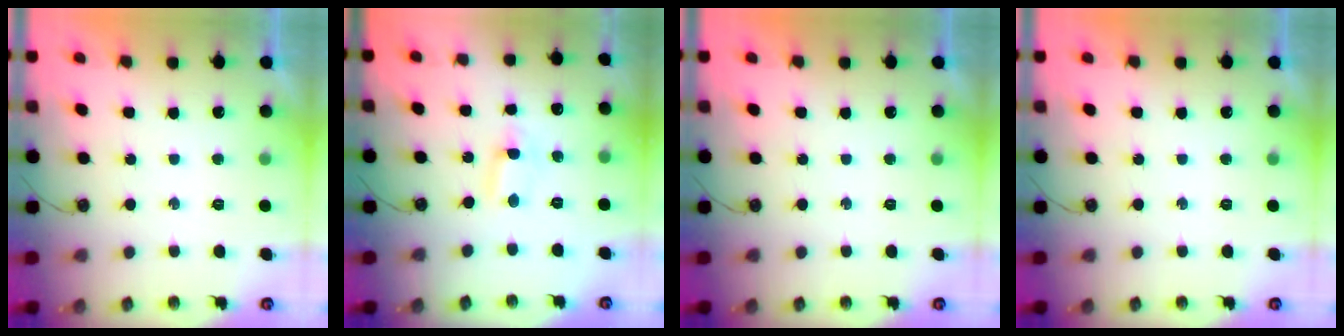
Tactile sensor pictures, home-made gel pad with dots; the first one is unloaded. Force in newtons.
{"total": 1.6, "press": 1.5, "slide": 0.2}
{"total": 0.0}
{"total": 0.0}